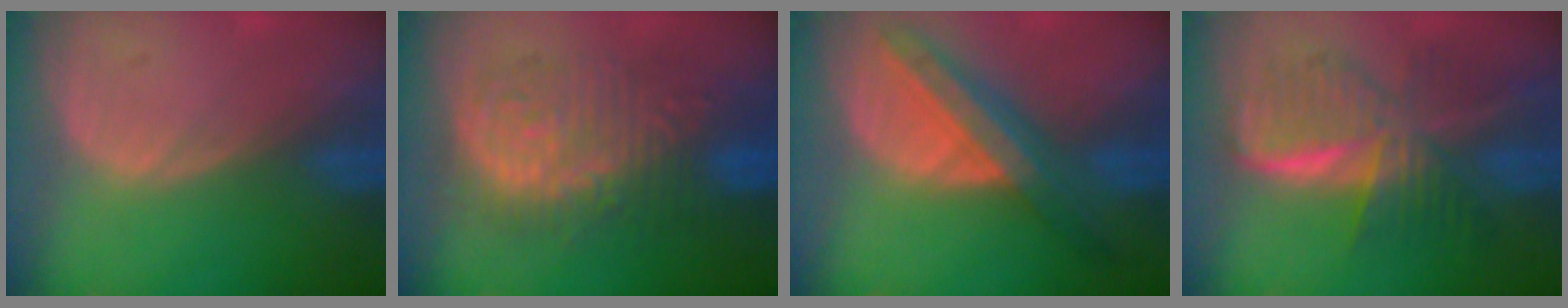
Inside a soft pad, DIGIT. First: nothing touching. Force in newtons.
{"total": 10.7, "press": 10.6, "slide": 0.7}
{"total": 8.4, "press": 7.4, "slide": 3.8}
{"total": 9.5, "press": 9.5, "slide": 0.6}